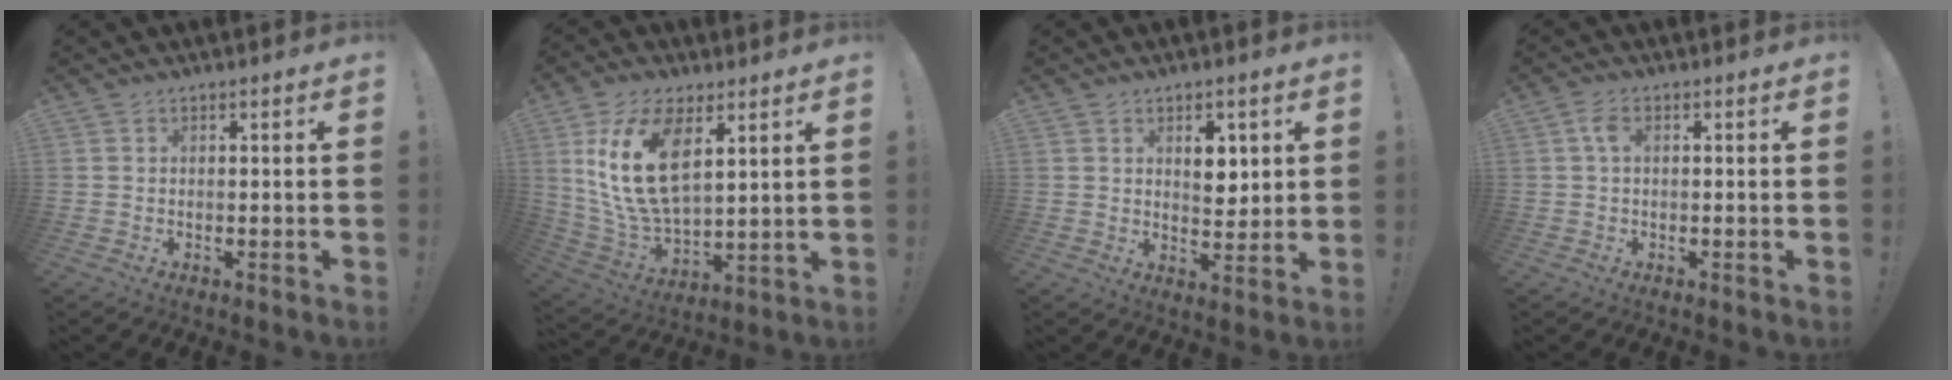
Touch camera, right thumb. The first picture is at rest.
{"total": 18.2, "force": [7.1, 9.9, 13.5], "torque": [-0.288, -0.031, 0.121]}
{"total": 6.5, "force": [2.6, 4.4, 4.0], "torque": [-0.034, -0.016, 0.040]}
{"total": 3.3, "force": [0.6, 1.8, 2.7], "torque": [-0.055, 0.009, 0.011]}